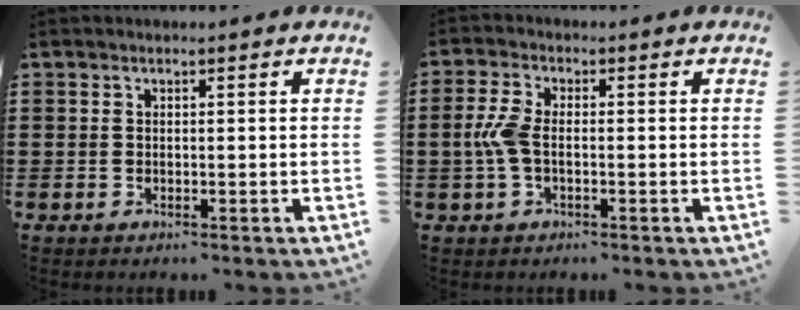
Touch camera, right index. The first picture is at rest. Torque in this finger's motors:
{"motor_torque": [1.36, 0.15, 0.62, 0.18]}